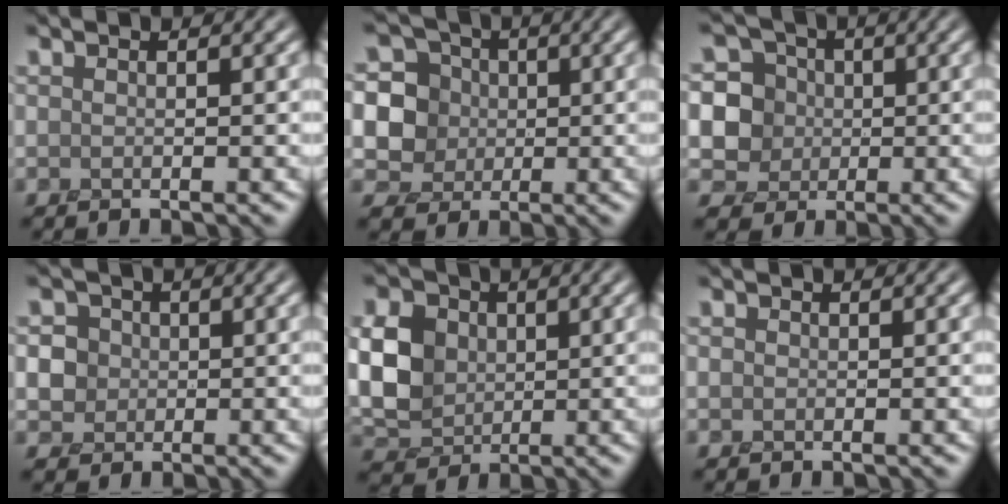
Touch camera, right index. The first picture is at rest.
{"total": 6.4, "force": [1.0, 5.8, 2.4], "torque": [-0.038, 0.028, -0.007]}
{"total": 6.1, "force": [0.6, 5.8, 2.0], "torque": [-0.031, 0.029, -0.009]}
{"total": 3.8, "force": [0.4, 3.6, 1.2], "torque": [0.001, 0.024, -0.007]}
{"total": 8.0, "force": [0.8, 6.3, 4.8], "torque": [-0.127, 0.011, 0.006]}
{"total": 0.6, "force": [-0.2, 0.5, 0.2], "torque": [-0.002, -0.002, -0.008]}